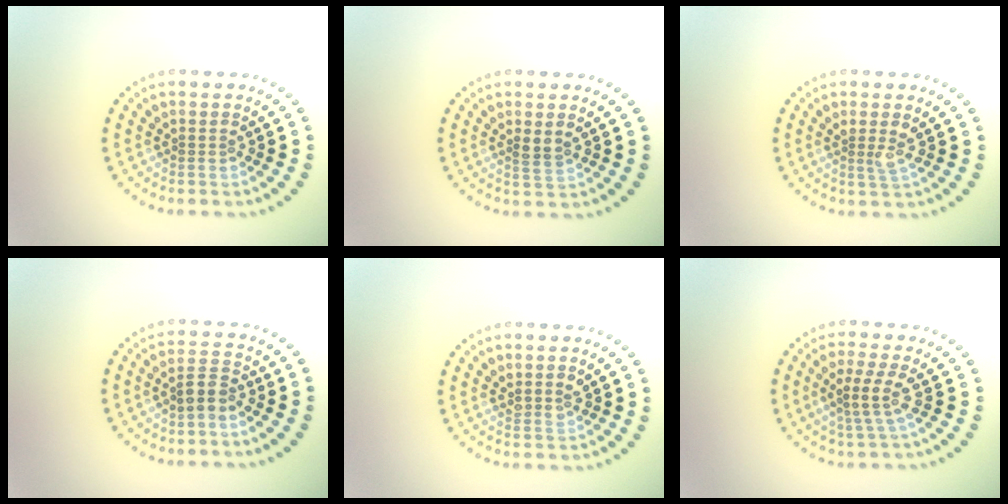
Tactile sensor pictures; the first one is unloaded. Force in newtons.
{"total": 1.3, "press": 1.2, "slide": 0.5}
{"total": 1.7, "press": 1.4, "slide": 1.0}
{"total": 2.1, "press": 1.8, "slide": 1.0}
{"total": 1.2, "press": 0.9, "slide": 0.8}
{"total": 2.9, "press": 2.2, "slide": 1.9}